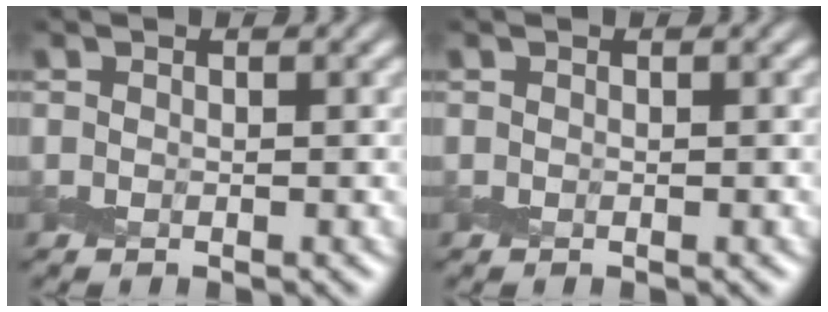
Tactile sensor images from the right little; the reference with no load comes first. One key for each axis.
{"total": 0.0}